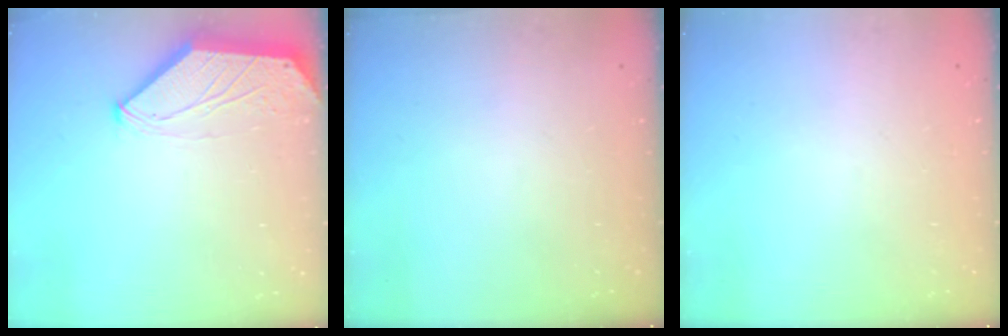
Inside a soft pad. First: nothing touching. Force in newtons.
{"total": 0.0}
{"total": 2.8, "press": 2.8, "slide": 0.5}